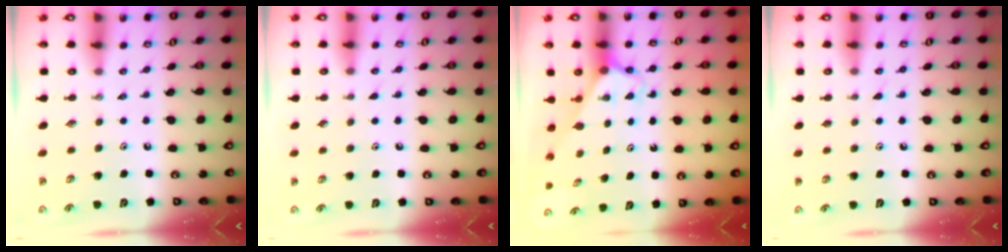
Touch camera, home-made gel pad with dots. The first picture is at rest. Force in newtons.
{"total": 4.5, "press": 4.5, "slide": 0.4}
{"total": 2.7, "press": 2.7, "slide": 0.1}
{"total": 6.0, "press": 6.0, "slide": 0.6}